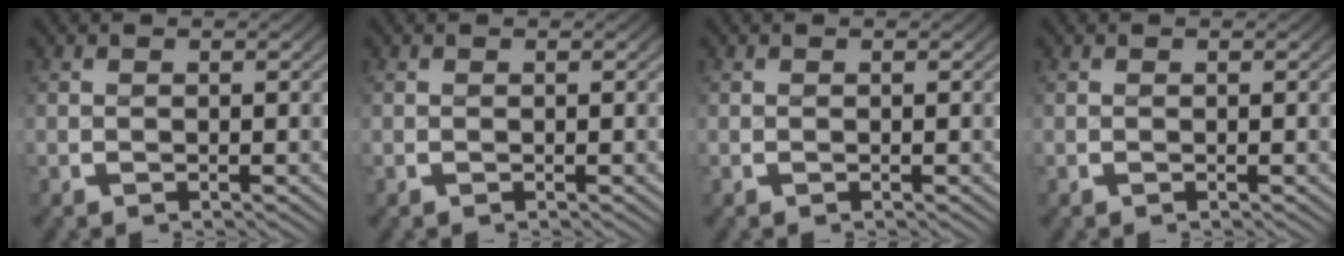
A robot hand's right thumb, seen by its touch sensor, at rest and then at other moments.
{"total": 0.0}
{"total": 0.0}
{"total": 0.0}